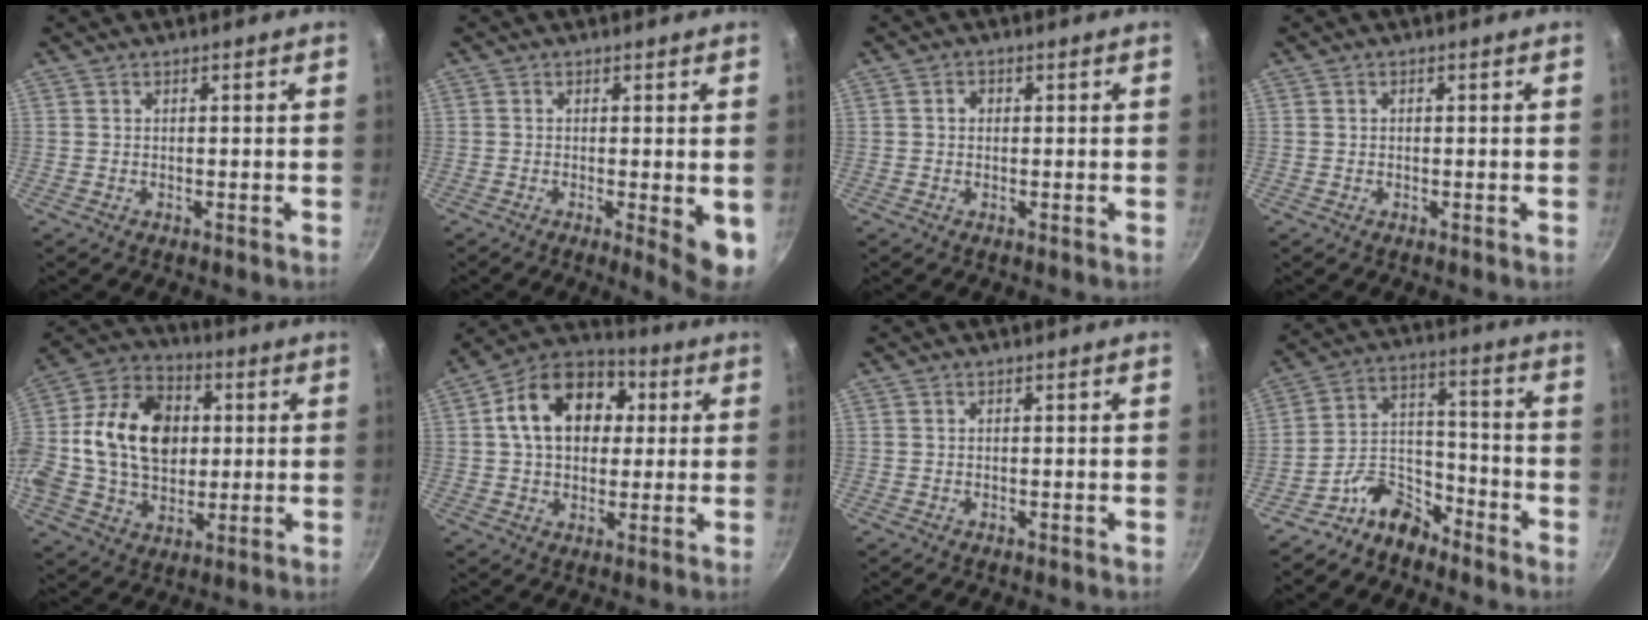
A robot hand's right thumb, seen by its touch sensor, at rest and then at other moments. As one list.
[{"total": 6.2, "force": [-1.0, 1.4, 6.0], "torque": [-0.069, -0.010, -0.011]}, {"total": 1.6, "force": [0.1, 1.4, 0.8], "torque": [-0.008, 0.005, -0.001]}, {"total": 0.0}, {"total": 22.7, "force": [2.1, 16.8, 15.2], "torque": [-0.250, 0.029, 0.028]}, {"total": 16.1, "force": [3.2, 11.7, 10.5], "torque": [-0.144, 0.025, 0.035]}, {"total": 0.0}, {"total": 9.4, "force": [-7.5, 4.8, 3.1], "torque": [-0.029, 0.092, -0.153]}]